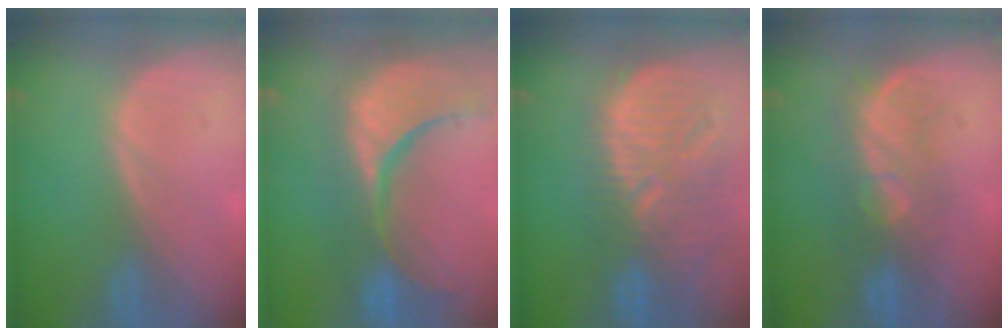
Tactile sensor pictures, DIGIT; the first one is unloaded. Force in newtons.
{"total": 15.3, "press": 12.1, "slide": 9.4}
{"total": 13.1, "press": 11.4, "slide": 6.5}
{"total": 7.6, "press": 7.3, "slide": 2.1}